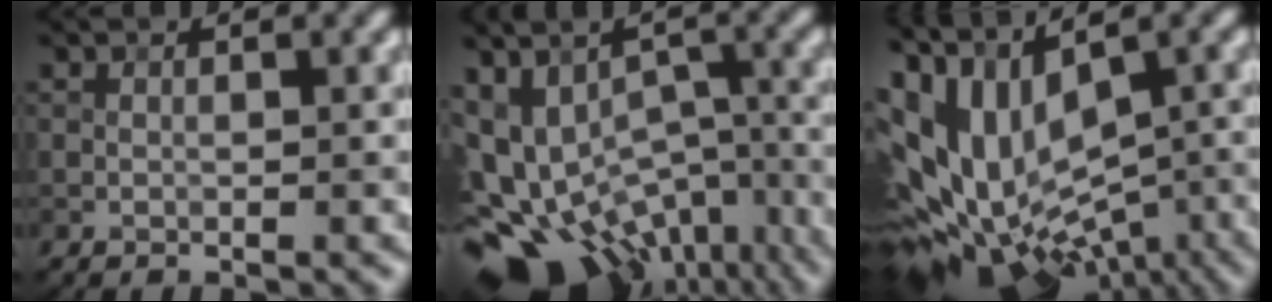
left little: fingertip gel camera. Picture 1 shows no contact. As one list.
[{"total": 16.2, "force": [-8.2, 10.5, 9.2], "torque": [-0.178, -0.018, -0.074]}, {"total": 15.2, "force": [-0.1, 8.8, 12.4], "torque": [-0.226, -0.012, 0.036]}]